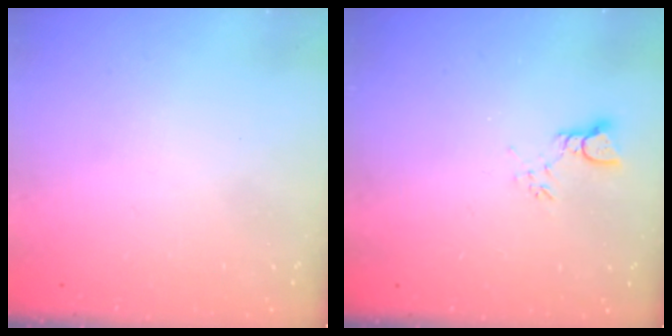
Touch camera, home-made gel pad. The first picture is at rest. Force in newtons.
{"total": 2.3, "press": 2.3, "slide": 0.2}